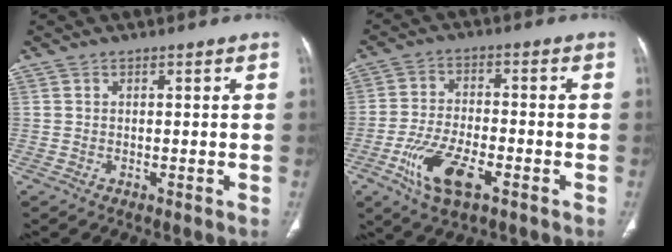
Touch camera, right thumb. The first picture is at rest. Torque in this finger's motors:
{"motor_torque": [1.43, 1.11, 0.83, -1.02, 0.19]}